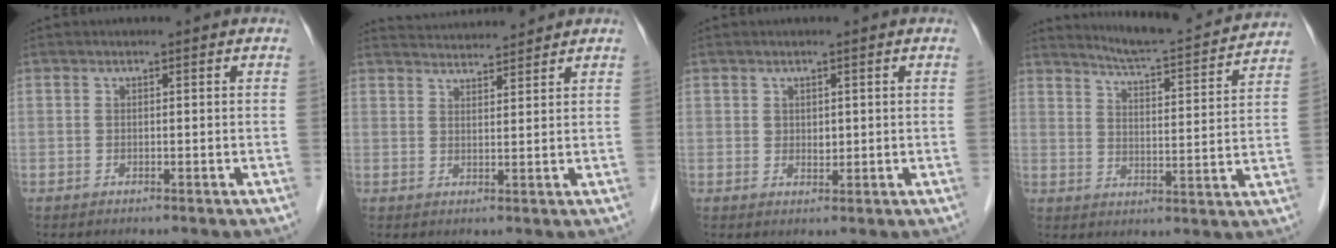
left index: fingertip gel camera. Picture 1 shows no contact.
{"total": 6.0, "force": [5.9, 0.0, 0.8], "torque": [-0.020, 0.020, 0.092]}
{"total": 1.3, "force": [0.3, 1.1, 0.7], "torque": [-0.010, -0.007, 0.008]}
{"total": 13.9, "force": [13.4, 0.3, 3.8], "torque": [-0.064, -0.018, 0.177]}